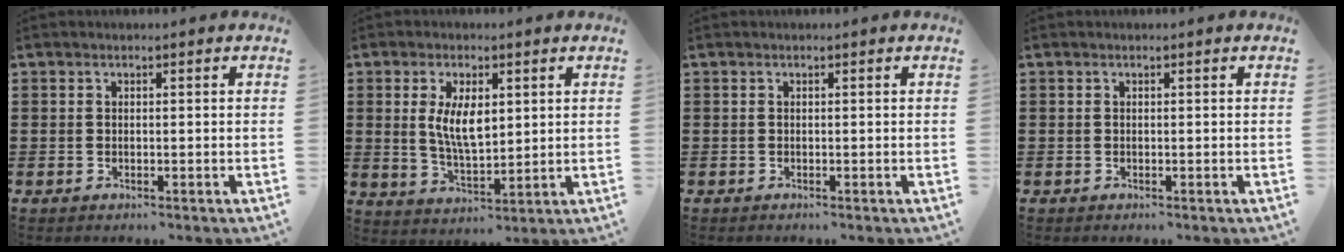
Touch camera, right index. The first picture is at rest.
{"total": 6.9, "force": [1.3, 3.2, 6.0], "torque": [-0.113, 0.005, 0.021]}
{"total": 0.0}
{"total": 0.0}